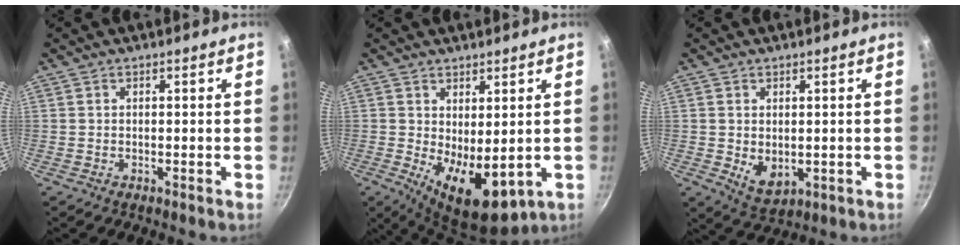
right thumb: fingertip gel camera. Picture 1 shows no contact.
{"total": 10.5, "force": [-0.3, 5.2, 9.1], "torque": [-0.116, -0.022, 0.013]}
{"total": 5.6, "force": [0.0, 3.8, 4.1], "torque": [-0.062, -0.017, 0.010]}